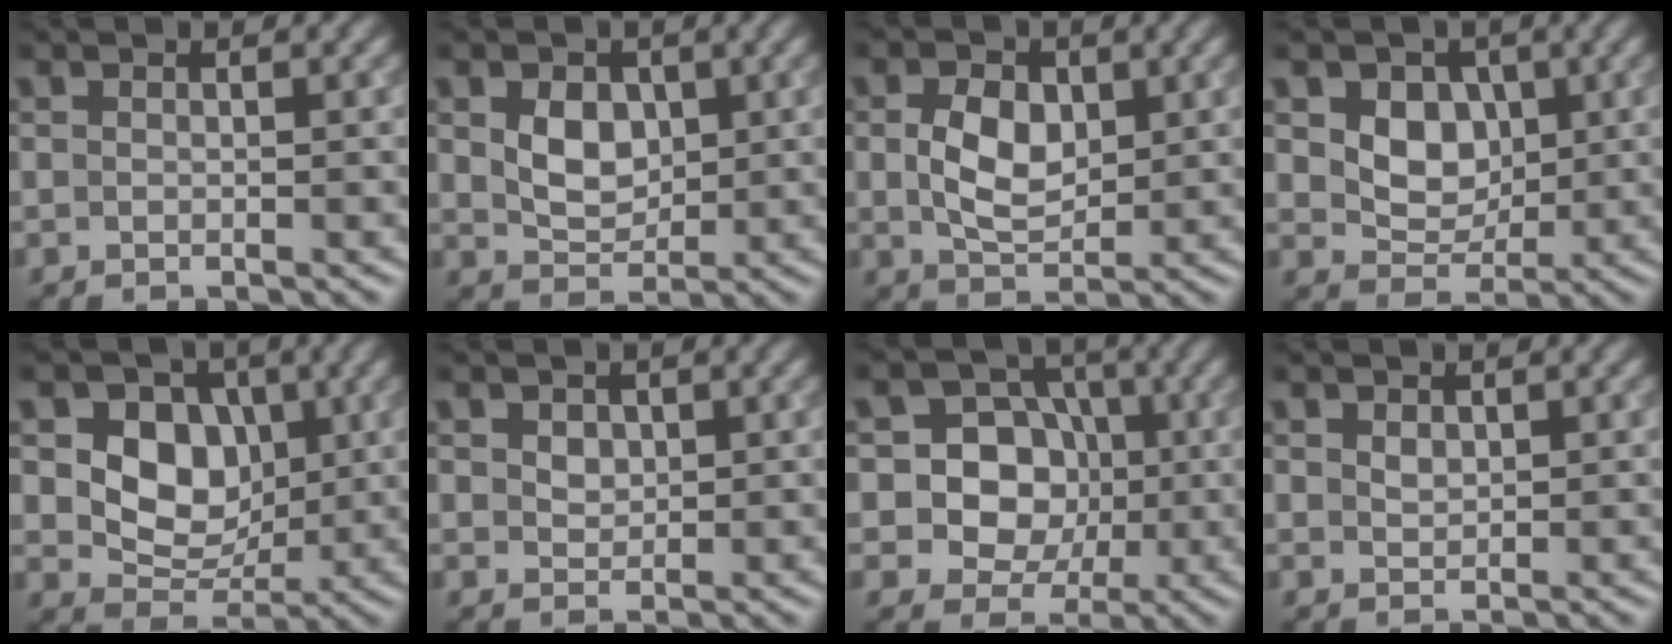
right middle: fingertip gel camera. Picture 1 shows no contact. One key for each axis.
{"total": 3.4, "fx": 0.8, "fy": 2.5, "fz": 2.2, "tx": -0.045, "ty": -0.002, "tz": 0.015}
{"total": 4.4, "fx": 0.6, "fy": 2.9, "fz": 3.2, "tx": -0.067, "ty": -0.001, "tz": 0.011}
{"total": 4.4, "fx": 1.0, "fy": 3.4, "fz": 2.6, "tx": -0.052, "ty": -0.014, "tz": 0.015}
{"total": 6.2, "fx": 1.1, "fy": 4.8, "fz": 3.8, "tx": -0.065, "ty": -0.003, "tz": 0.014}
{"total": 1.6, "fx": 0.7, "fy": 1.2, "fz": 0.8, "tx": -0.014, "ty": 0.006, "tz": 0.007}
{"total": 8.5, "fx": 0.1, "fy": 7.8, "fz": 3.4, "tx": -0.053, "ty": 0.028, "tz": -0.022}
{"total": 0.9, "fx": 0.5, "fy": 0.6, "fz": 0.5, "tx": -0.011, "ty": 0.000, "tz": 0.013}